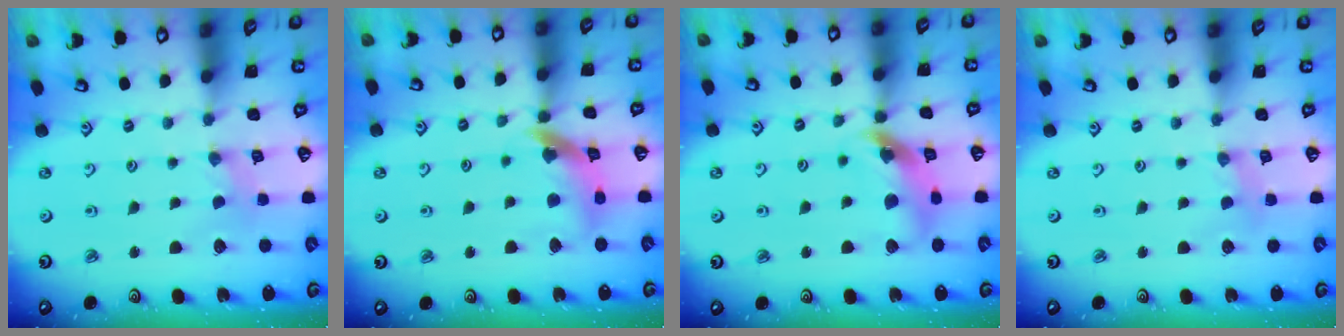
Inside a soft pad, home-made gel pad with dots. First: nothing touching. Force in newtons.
{"total": 12.7, "press": 12.6, "slide": 1.6}
{"total": 12.3, "press": 12.2, "slide": 1.6}
{"total": 1.5, "press": 1.4, "slide": 0.3}